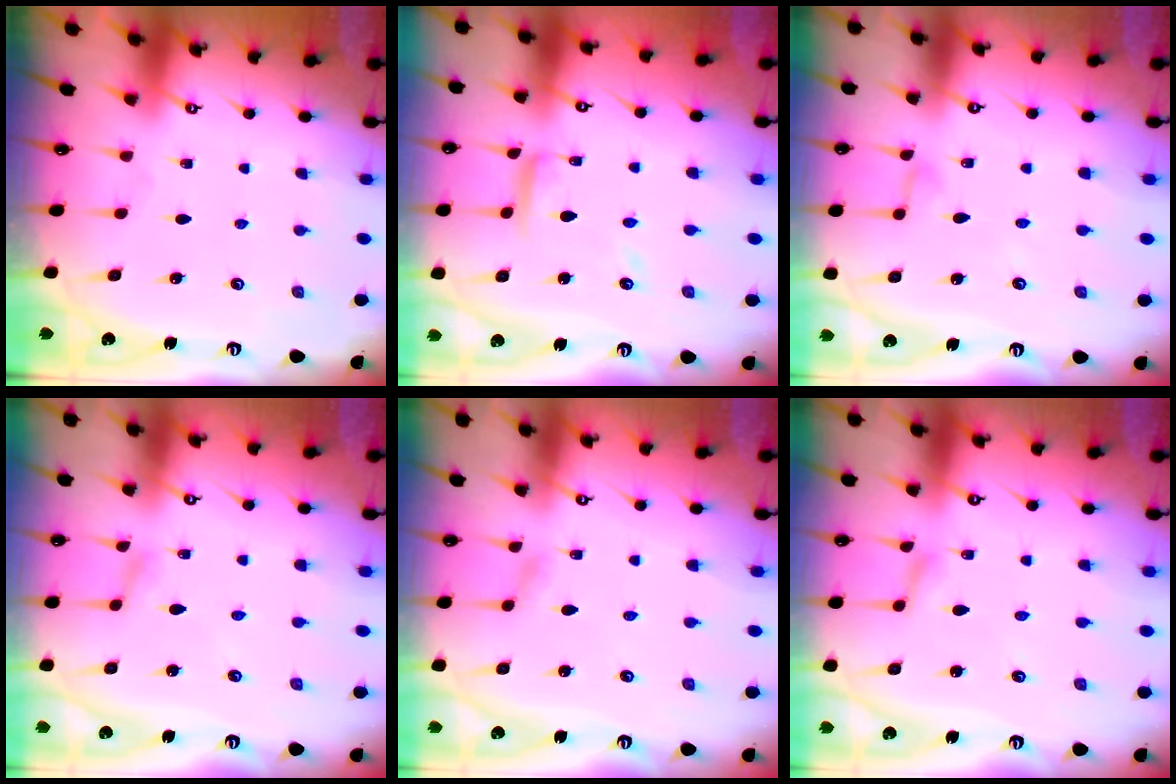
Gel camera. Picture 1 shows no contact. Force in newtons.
{"total": 8.3, "press": 8.3, "slide": 0.3}
{"total": 2.8, "press": 2.7, "slide": 0.3}
{"total": 2.3, "press": 2.3, "slide": 0.2}
{"total": 2.5, "press": 2.5, "slide": 0.3}
{"total": 1.4, "press": 1.4, "slide": 0.2}